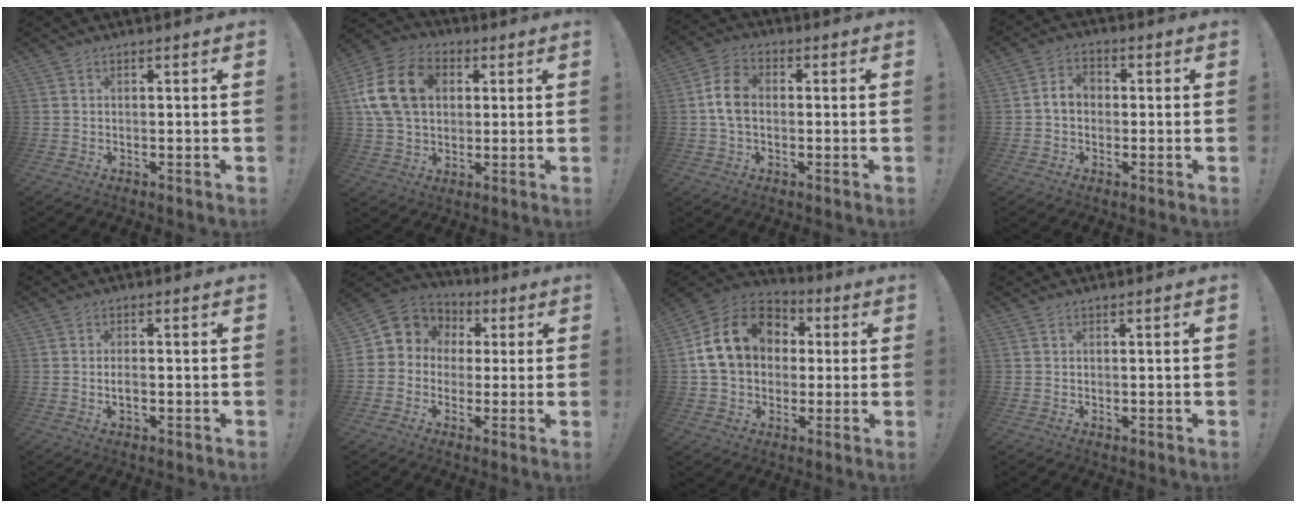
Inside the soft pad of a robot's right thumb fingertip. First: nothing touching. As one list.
[{"total": 18.4, "force": [4.1, 13.7, 11.7], "torque": [-0.208, 0.004, 0.079]}, {"total": 8.7, "force": [-0.3, 5.9, 6.4], "torque": [-0.113, 0.010, -0.003]}, {"total": 5.3, "force": [-0.3, 4.1, 3.4], "torque": [-0.056, 0.014, -0.004]}, {"total": 2.3, "force": [-0.7, 0.9, 2.0], "torque": [-0.029, 0.000, -0.013]}, {"total": 7.6, "force": [0.7, 7.3, 2.0], "torque": [-0.030, -0.001, 0.021]}, {"total": 18.4, "force": [4.1, 14.2, 10.9], "torque": [-0.169, -0.003, 0.081]}, {"total": 0.0}]